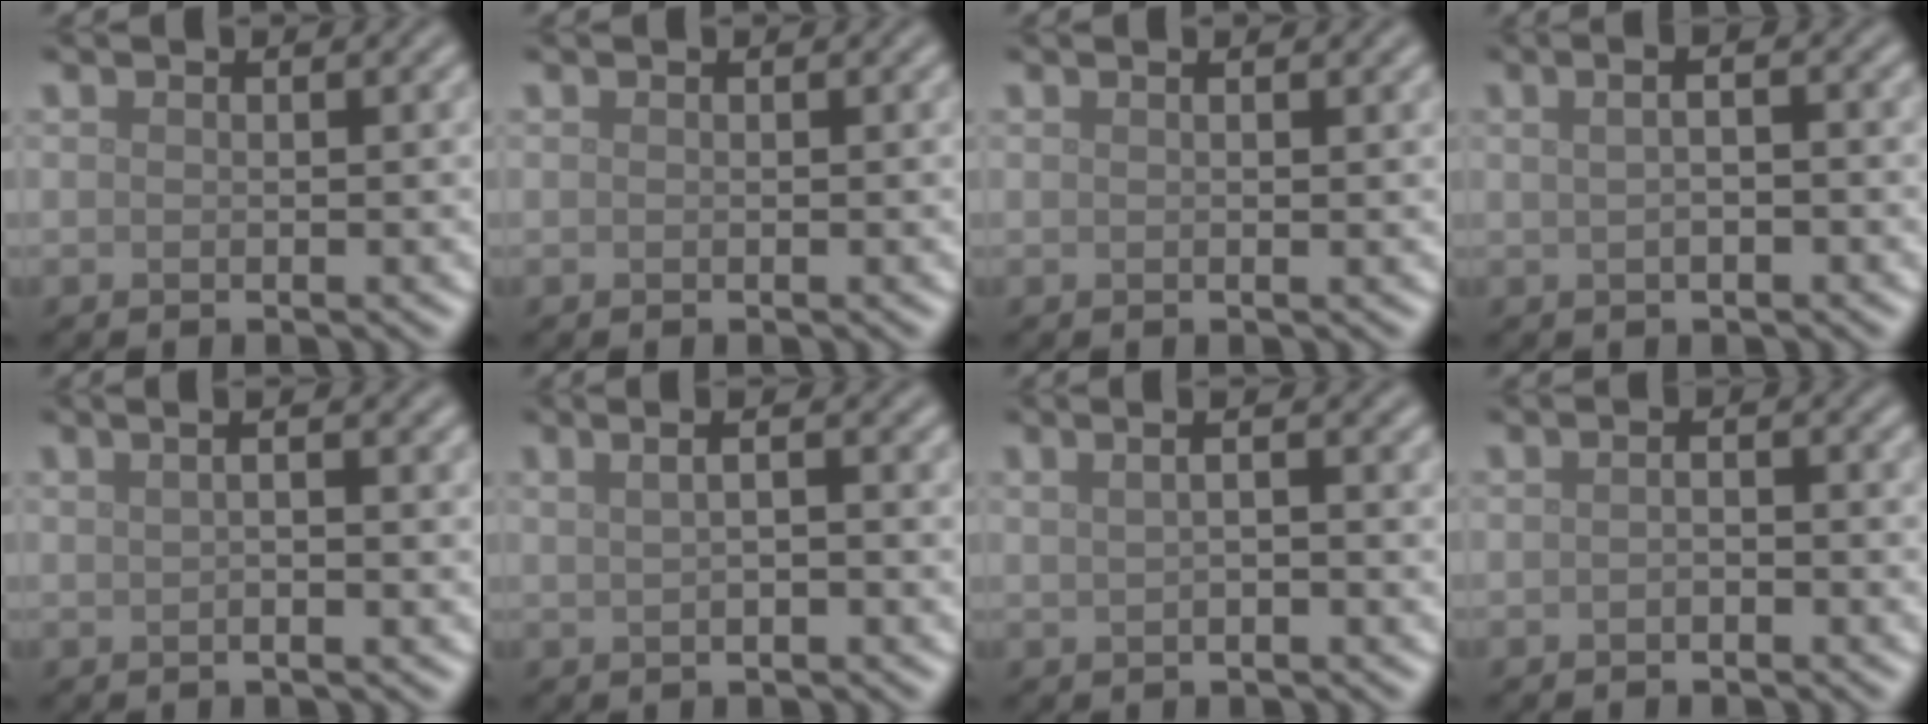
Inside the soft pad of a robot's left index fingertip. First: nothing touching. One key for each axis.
{"total": 0.0}
{"total": 1.2, "fx": 0.6, "fy": 0.3, "fz": 1.0, "tx": -0.015, "ty": 0.003, "tz": 0.003}
{"total": 4.6, "fx": 1.5, "fy": 2.3, "fz": 3.7, "tx": -0.035, "ty": 0.035, "tz": -0.010}
{"total": 3.7, "fx": 1.1, "fy": 1.6, "fz": 3.1, "tx": -0.021, "ty": 0.021, "tz": -0.007}
{"total": 5.1, "fx": 1.7, "fy": 2.6, "fz": 4.0, "tx": -0.035, "ty": 0.036, "tz": -0.008}
{"total": 4.4, "fx": 1.6, "fy": 2.3, "fz": 3.4, "tx": -0.028, "ty": 0.035, "tz": -0.011}
{"total": 1.0, "fx": -0.5, "fy": 0.4, "fz": 0.7, "tx": -0.015, "ty": 0.000, "tz": -0.010}